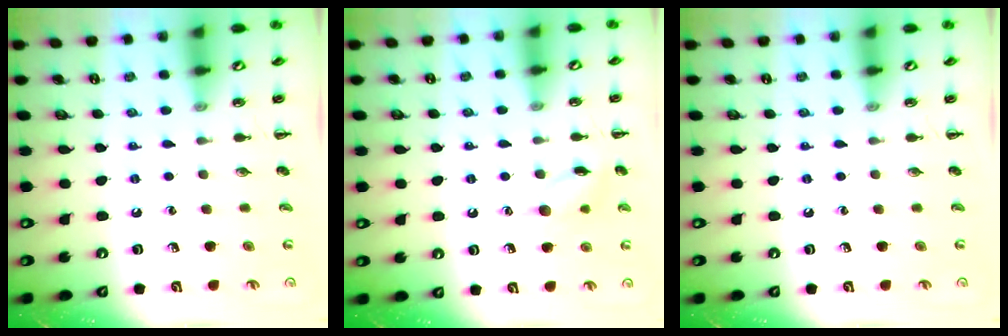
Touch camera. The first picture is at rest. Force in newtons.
{"total": 9.4, "press": 9.4, "slide": 0.4}
{"total": 0.0}